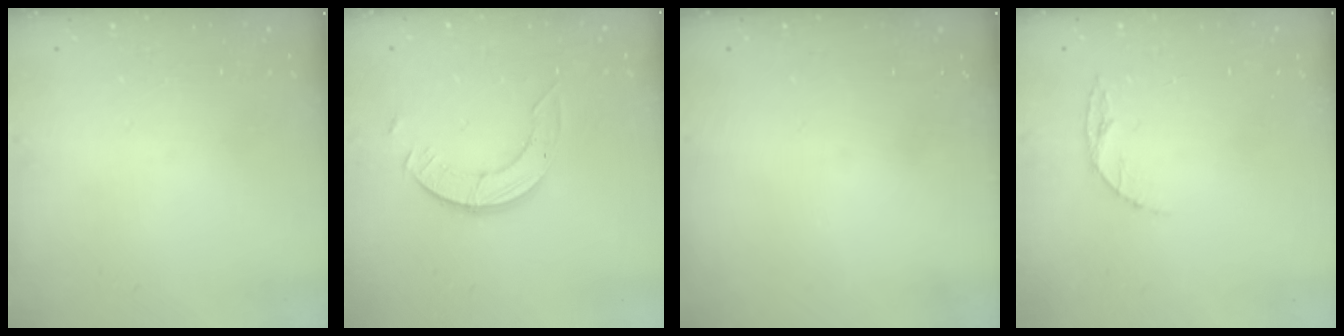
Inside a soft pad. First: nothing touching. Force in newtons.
{"total": 3.9, "press": 3.9, "slide": 0.3}
{"total": 0.0}
{"total": 5.0, "press": 5.0, "slide": 0.5}